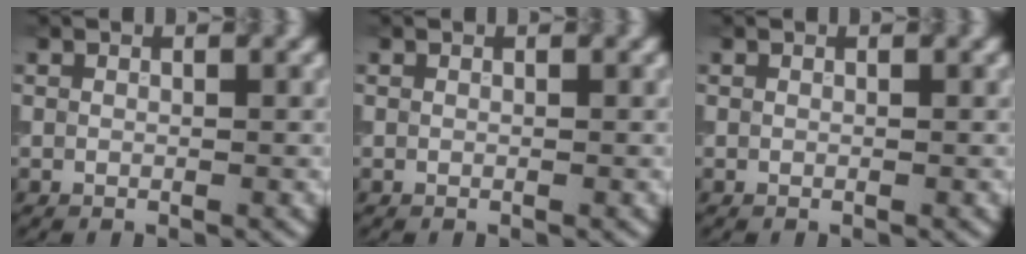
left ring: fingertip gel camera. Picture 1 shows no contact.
{"total": 0.0}
{"total": 0.0}